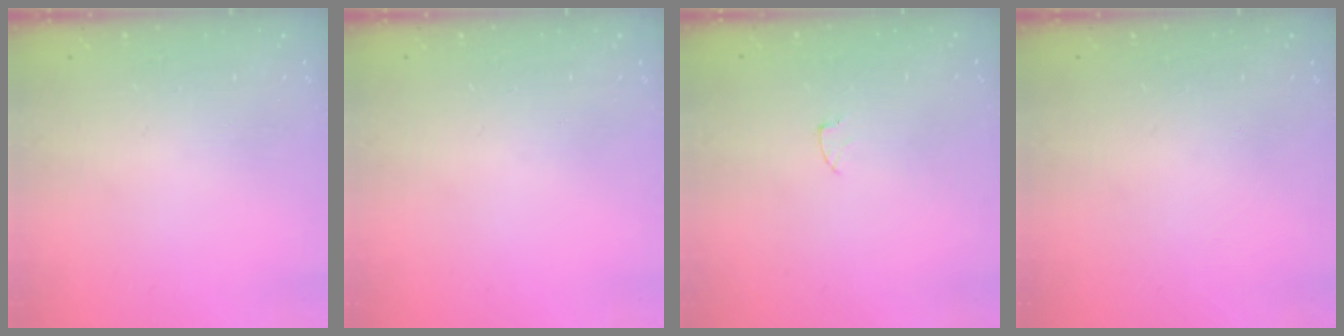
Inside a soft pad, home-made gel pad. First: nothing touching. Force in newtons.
{"total": 0.0}
{"total": 2.6, "press": 2.6, "slide": 0.2}
{"total": 0.0}